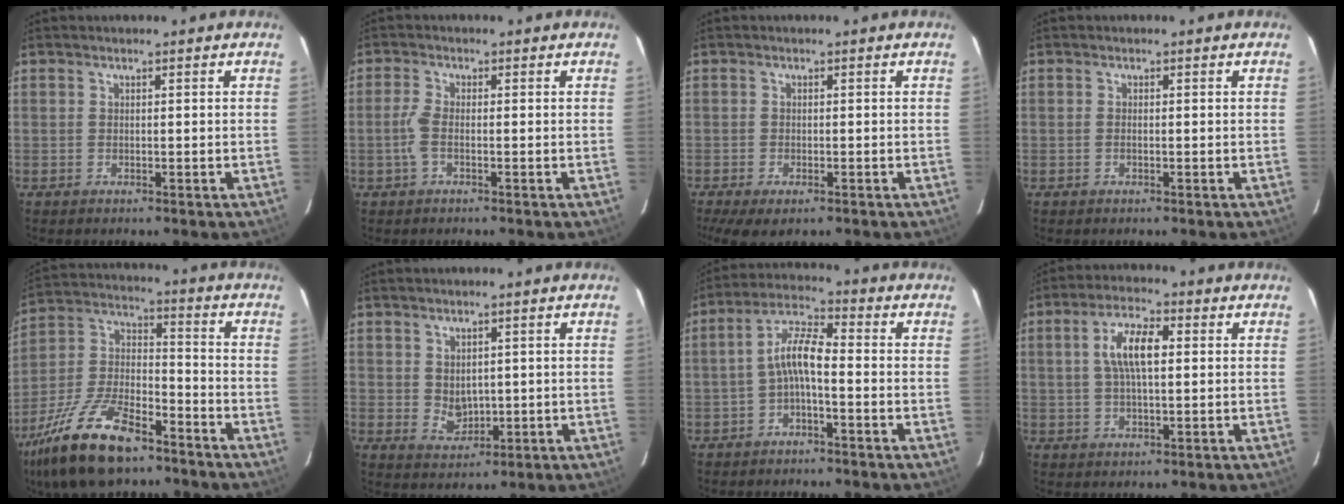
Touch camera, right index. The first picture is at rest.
{"total": 3.0, "force": [-0.8, 0.9, 2.7], "torque": [-0.067, 0.002, -0.018]}
{"total": 6.2, "force": [-4.0, 2.5, 4.1], "torque": [-0.095, -0.027, -0.066]}
{"total": 0.6, "force": [-0.2, 0.2, 0.5], "torque": [-0.011, 0.001, -0.004]}
{"total": 20.5, "force": [-13.7, 8.3, 12.9], "torque": [-0.273, -0.009, -0.250]}
{"total": 3.8, "force": [0.8, 3.1, 2.1], "torque": [-0.034, -0.001, 0.024]}
{"total": 6.0, "force": [-2.0, 1.6, 5.5], "torque": [-0.120, 0.019, -0.039]}
{"total": 7.5, "force": [1.4, 2.6, 6.9], "torque": [-0.132, 0.013, 0.026]}